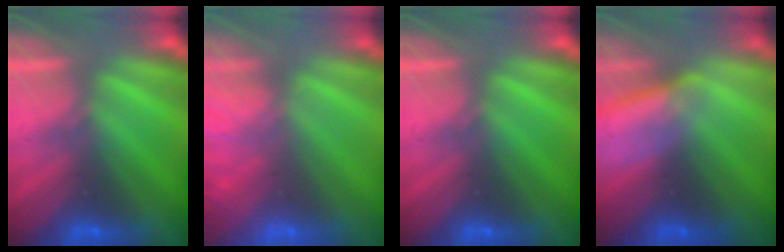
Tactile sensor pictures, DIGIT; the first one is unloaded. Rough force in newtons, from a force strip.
{"total": 8.4}
{"total": 0.0}
{"total": 2.9}